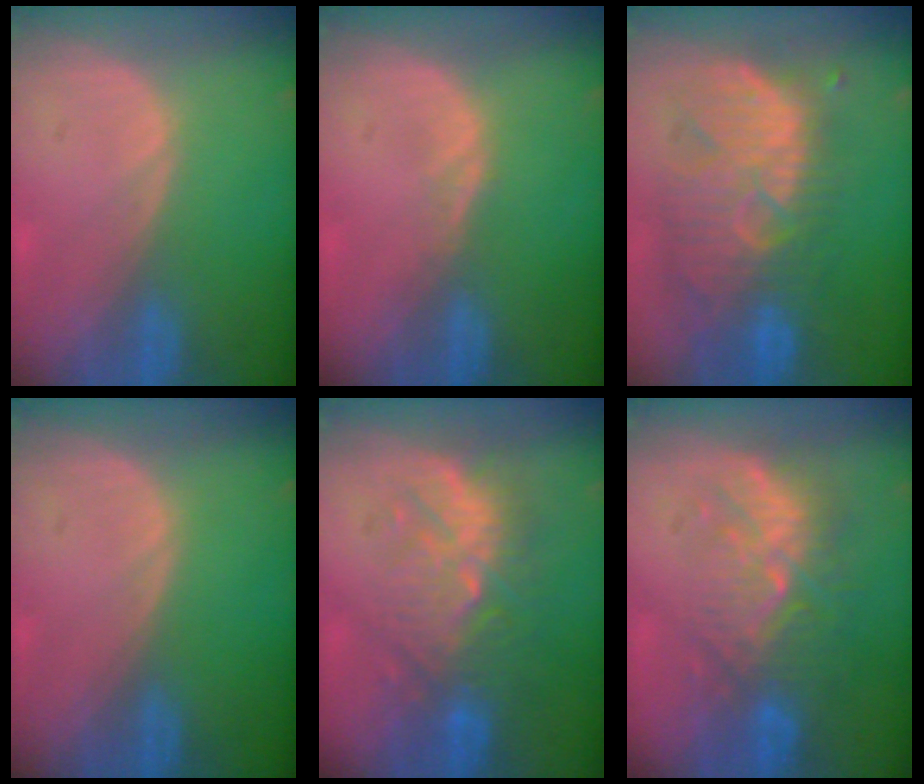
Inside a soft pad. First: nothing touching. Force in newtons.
{"total": 1.0, "press": 1.0, "slide": 0.1}
{"total": 11.5, "press": 10.9, "slide": 3.7}
{"total": 0.0}
{"total": 9.1, "press": 9.0, "slide": 1.7}
{"total": 9.4, "press": 9.0, "slide": 2.7}